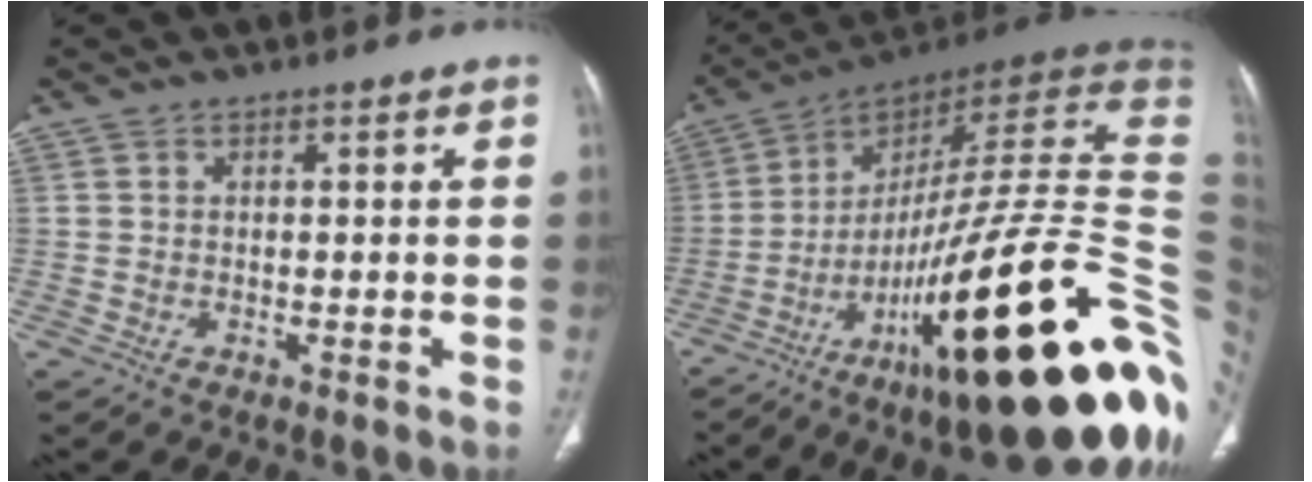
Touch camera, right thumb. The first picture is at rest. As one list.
[{"total": 41.9, "force": [-12.3, 10.1, 38.8], "torque": [-0.474, 0.079, -0.192]}]